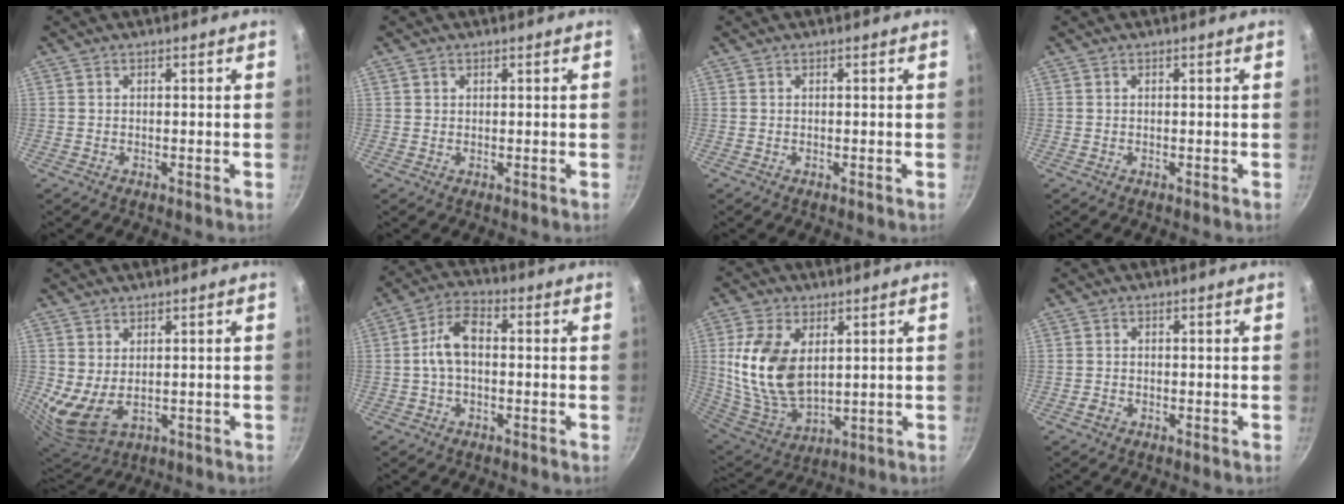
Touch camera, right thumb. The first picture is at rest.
{"total": 1.0, "force": [0.5, 0.8, 0.3], "torque": [-0.003, 0.002, 0.008]}
{"total": 0.0}
{"total": 0.0}
{"total": 6.7, "force": [1.1, 4.1, 5.2], "torque": [-0.094, -0.029, 0.036]}
{"total": 7.2, "force": [-0.3, 4.2, 5.9], "torque": [-0.105, 0.028, -0.014]}
{"total": 15.8, "force": [3.3, 9.4, 12.2], "torque": [-0.228, -0.028, 0.078]}
{"total": 1.3, "force": [-0.7, 0.9, 0.5], "torque": [-0.010, 0.005, -0.013]}